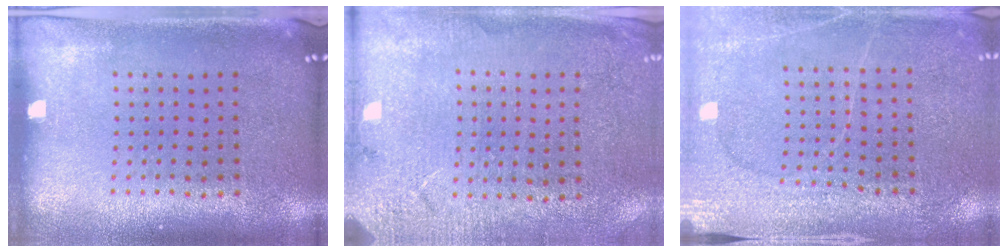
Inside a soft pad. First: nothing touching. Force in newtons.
{"total": 2.6, "press": 2.6, "slide": 0.4}
{"total": 2.9, "press": 2.9, "slide": 0.2}